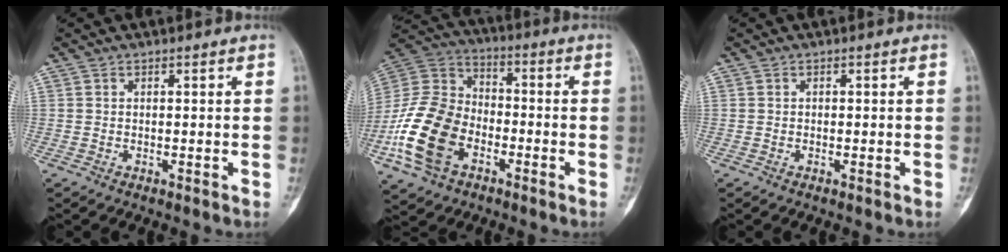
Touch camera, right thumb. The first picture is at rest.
{"total": 17.7, "force": [-6.7, 11.9, 11.3], "torque": [-0.218, 0.041, -0.131]}
{"total": 0.0}